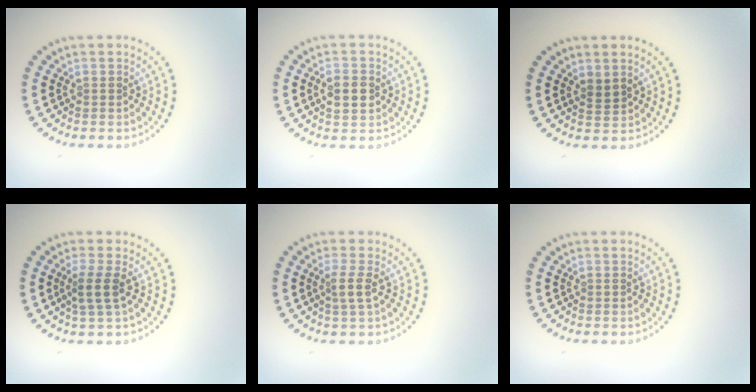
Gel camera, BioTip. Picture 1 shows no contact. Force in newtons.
{"total": 2.6, "press": 2.6, "slide": 0.1}
{"total": 1.2, "press": 0.9, "slide": 0.8}
{"total": 2.2, "press": 1.7, "slide": 1.4}
{"total": 1.7, "press": 1.3, "slide": 1.1}
{"total": 0.0}